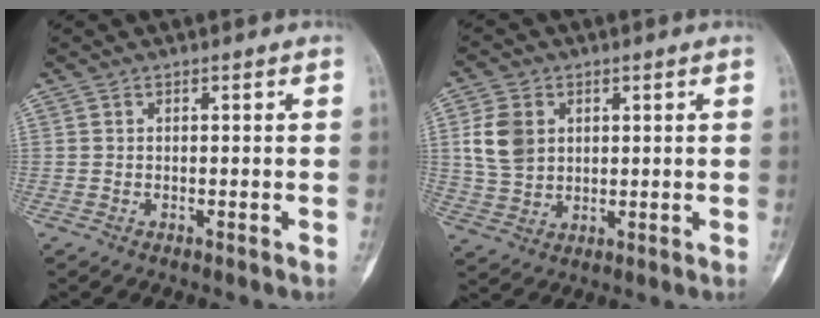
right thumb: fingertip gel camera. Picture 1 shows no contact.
{"total": 8.1, "force": [1.9, 6.2, 4.8], "torque": [-0.077, -0.004, 0.041]}